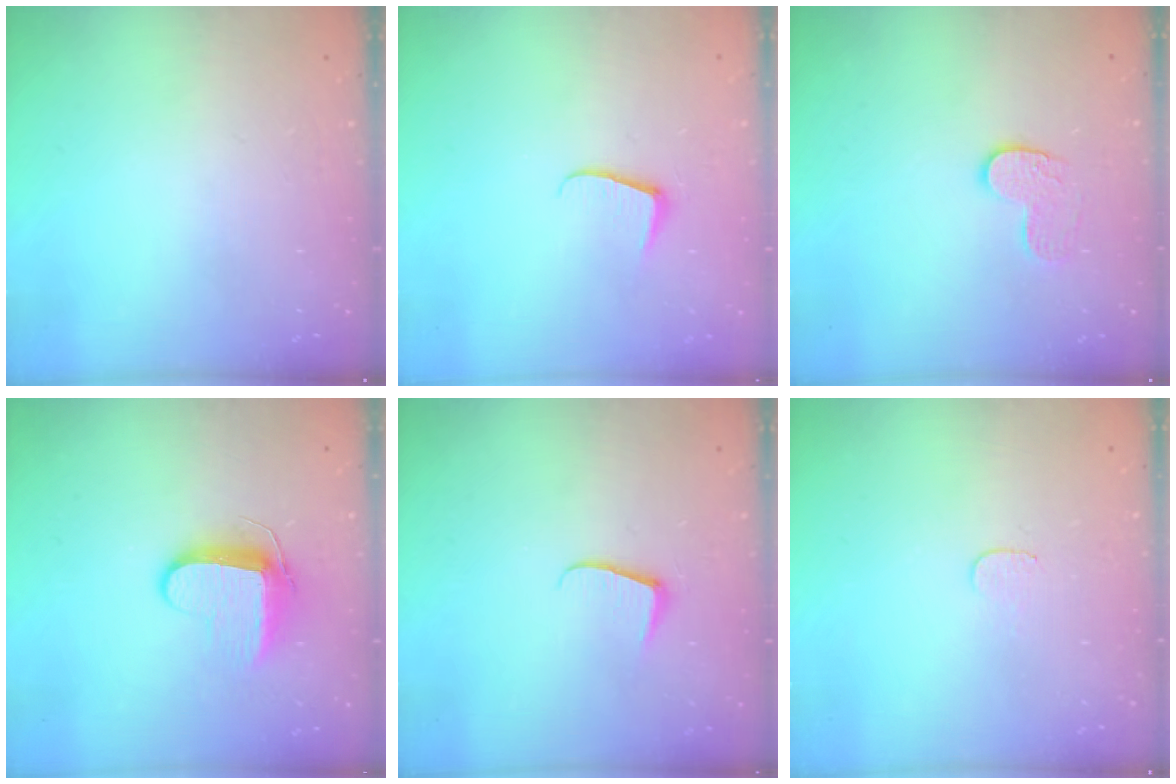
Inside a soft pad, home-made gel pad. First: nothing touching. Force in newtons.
{"total": 5.4, "press": 5.4, "slide": 0.5}
{"total": 8.0, "press": 8.0, "slide": 0.4}
{"total": 9.8, "press": 9.7, "slide": 1.1}
{"total": 5.4, "press": 5.4, "slide": 0.5}
{"total": 3.4, "press": 3.4, "slide": 0.2}